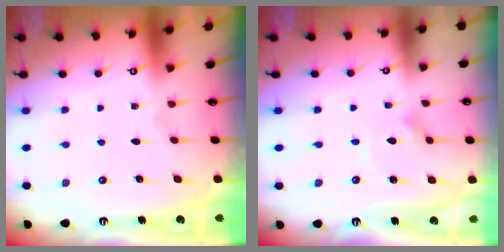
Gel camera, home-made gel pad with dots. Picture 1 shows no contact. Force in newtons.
{"total": 2.6, "press": 2.6, "slide": 0.3}